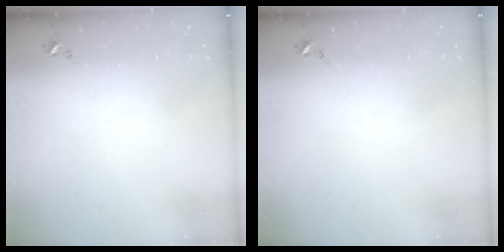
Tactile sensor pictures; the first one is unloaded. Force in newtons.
{"total": 0.0}